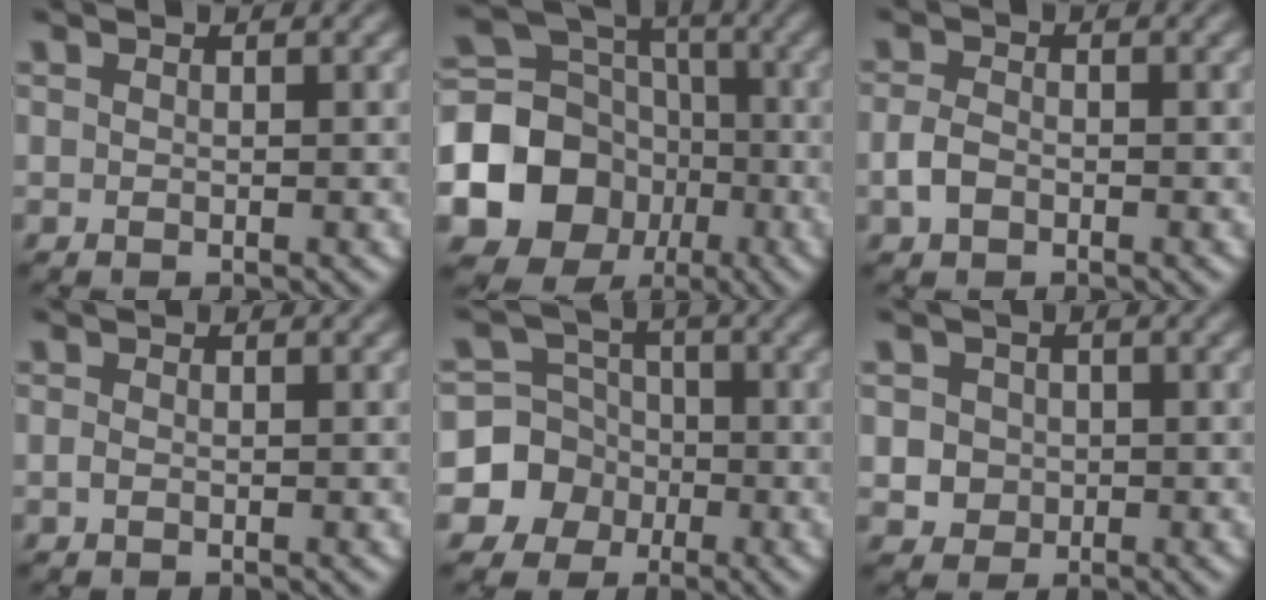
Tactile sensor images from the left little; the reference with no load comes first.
{"total": 11.1, "force": [-3.3, 9.4, 4.9], "torque": [-0.123, -0.013, -0.059]}
{"total": 1.9, "force": [-0.9, 1.2, 1.1], "torque": [-0.027, 0.004, -0.021]}
{"total": 0.5, "force": [-0.3, 0.2, 0.3], "torque": [-0.011, 0.001, -0.007]}
{"total": 6.0, "force": [-2.1, 5.5, 1.0], "torque": [-0.012, 0.006, -0.064]}
{"total": 3.4, "force": [-0.1, 3.2, 1.1], "torque": [-0.001, 0.022, -0.009]}